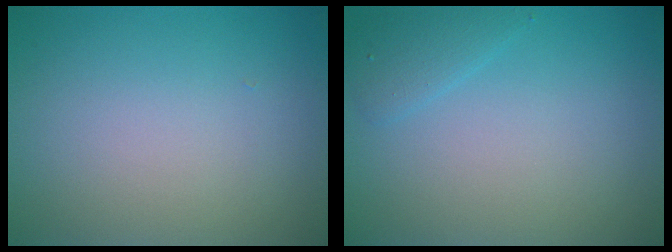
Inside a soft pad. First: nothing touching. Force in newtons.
{"total": 1.4, "press": 1.4, "slide": 0.1}